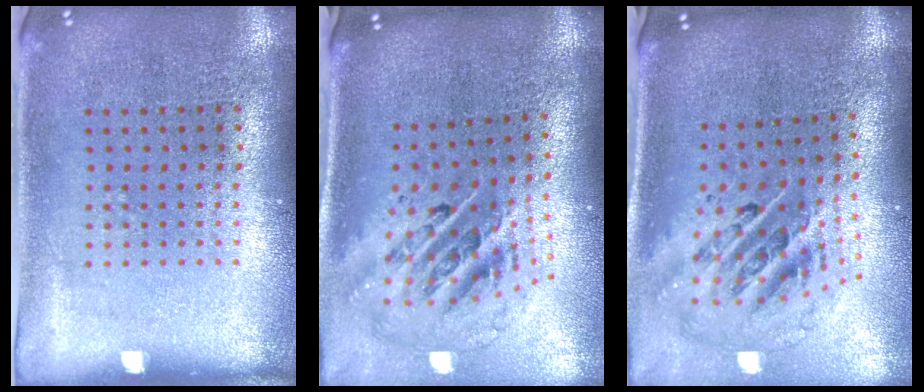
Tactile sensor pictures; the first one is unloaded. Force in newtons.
{"total": 2.7, "press": 1.9, "slide": 2.0}
{"total": 2.8, "press": 1.9, "slide": 2.1}